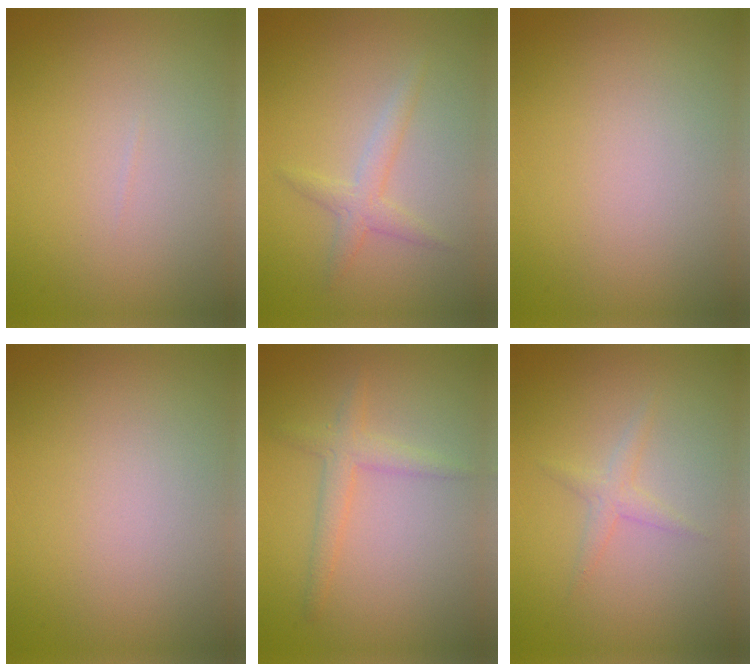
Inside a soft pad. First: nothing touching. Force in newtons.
{"total": 1.9, "press": 1.9, "slide": 0.1}
{"total": 0.0}
{"total": 0.0}
{"total": 2.1, "press": 2.1, "slide": 0.1}
{"total": 1.3, "press": 1.3, "slide": 0.0}